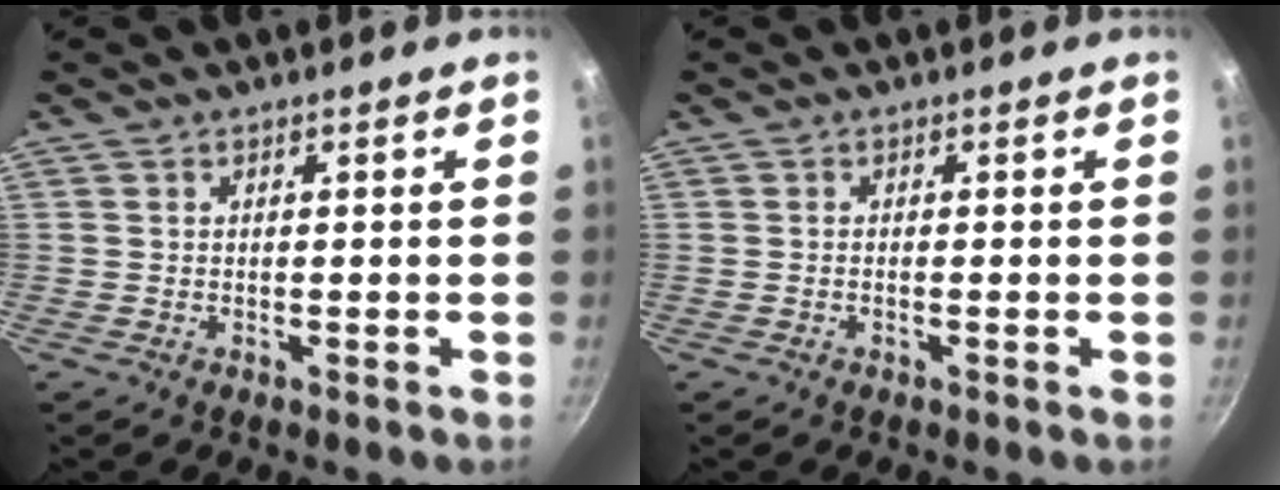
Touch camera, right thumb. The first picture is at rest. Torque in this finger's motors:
{"motor_torque": [-0.26, 0.17, -0.37, 0.35, 0.00]}